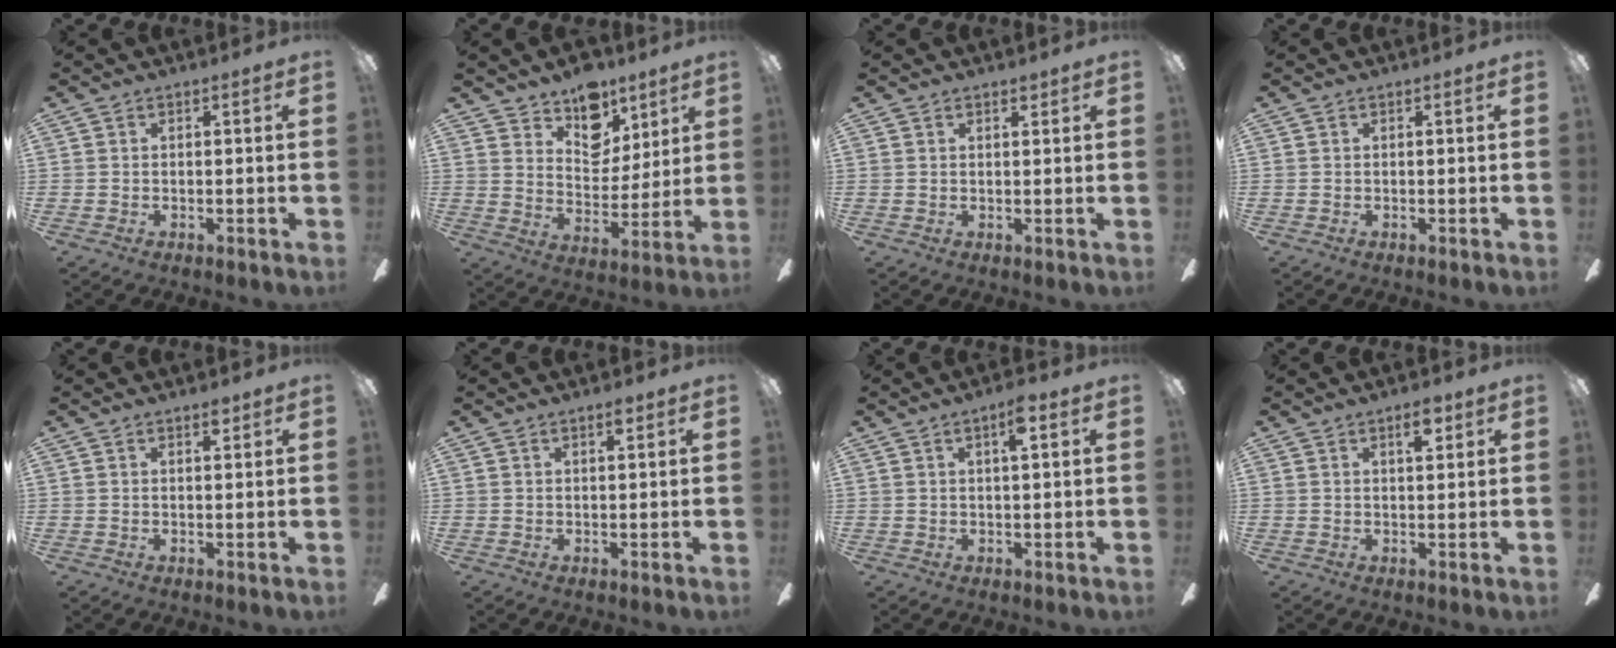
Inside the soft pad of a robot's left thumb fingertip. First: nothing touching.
{"total": 12.0, "force": [8.8, 7.4, 3.5], "torque": [-0.055, -0.065, 0.166]}
{"total": 1.3, "force": [1.0, 0.6, 0.6], "torque": [-0.005, -0.002, 0.016]}
{"total": 0.0}
{"total": 2.2, "force": [1.6, 0.9, 1.2], "torque": [-0.009, -0.006, 0.025]}
{"total": 1.9, "force": [1.3, 0.6, 1.2], "torque": [-0.018, -0.002, 0.022]}
{"total": 4.7, "force": [2.4, 1.1, 3.9], "torque": [-0.067, 0.001, 0.035]}
{"total": 4.2, "force": [2.4, 1.7, 2.9], "torque": [-0.040, -0.005, 0.036]}